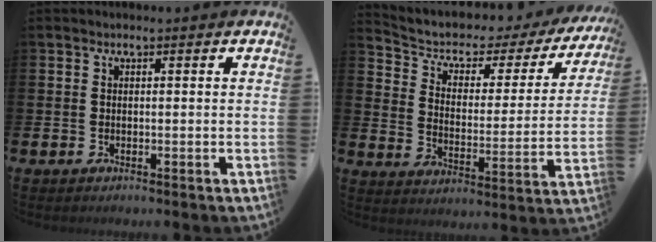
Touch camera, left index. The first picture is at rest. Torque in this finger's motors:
{"motor_torque": [1.36, -0.78, 0.13, 0.05]}